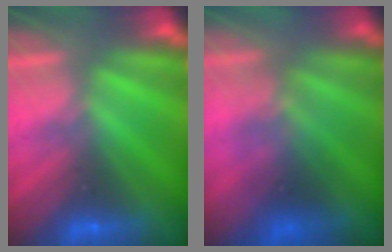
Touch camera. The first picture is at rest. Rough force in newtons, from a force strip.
{"total": 1.5}